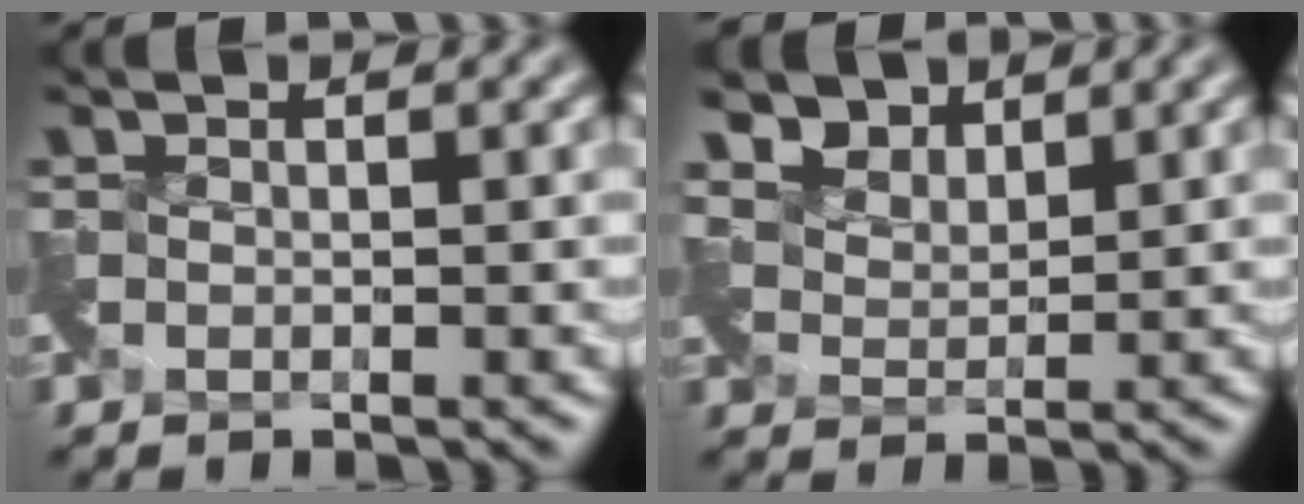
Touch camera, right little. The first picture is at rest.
{"total": 3.2, "force": [3.0, 1.2, -0.1], "torque": [-0.018, -0.006, 0.063]}